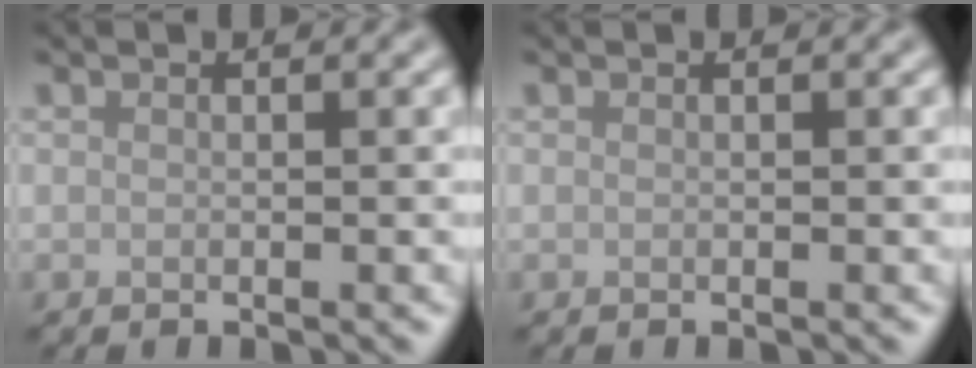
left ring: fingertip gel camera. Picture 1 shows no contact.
{"total": 0.0}